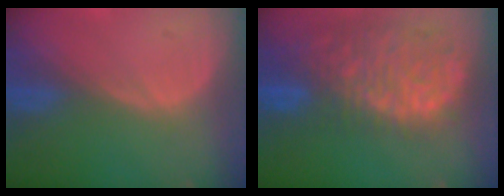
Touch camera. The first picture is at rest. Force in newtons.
{"total": 13.3, "press": 11.0, "slide": 7.4}